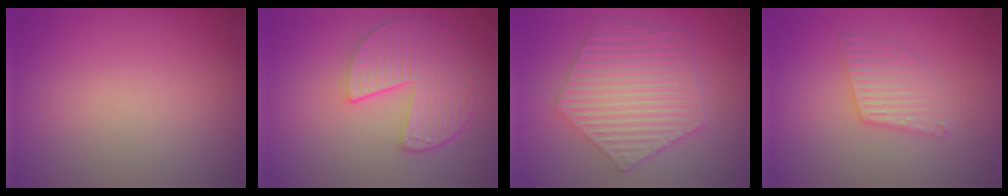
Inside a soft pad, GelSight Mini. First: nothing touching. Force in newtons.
{"total": 5.7, "press": 4.4, "slide": 3.7}
{"total": 6.5, "press": 4.9, "slide": 4.3}
{"total": 2.5, "press": 2.5, "slide": 0.2}